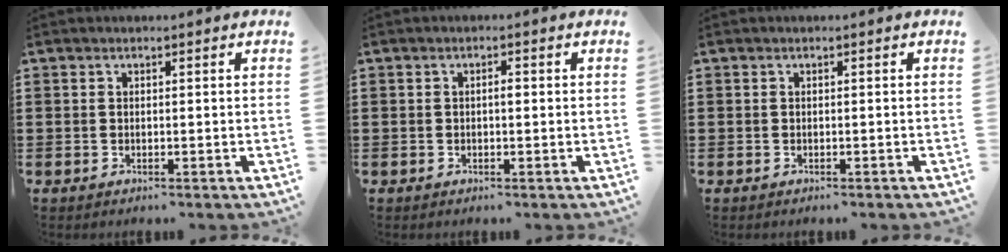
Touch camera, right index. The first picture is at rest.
{"total": 1.1, "force": [-0.1, 0.3, 1.1], "torque": [-0.021, 0.000, -0.002]}
{"total": 0.0}